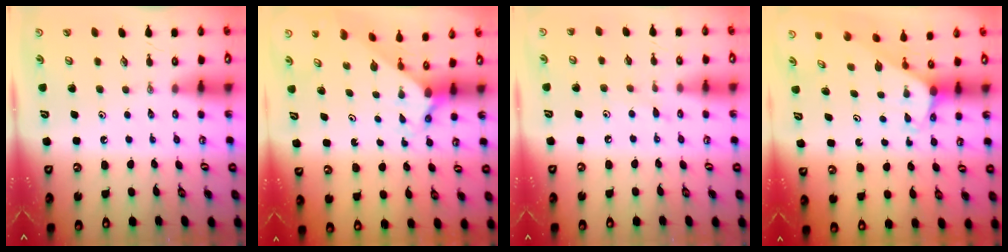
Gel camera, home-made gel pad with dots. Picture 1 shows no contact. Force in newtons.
{"total": 1.6, "press": 1.6, "slide": 0.1}
{"total": 6.3, "press": 6.2, "slide": 0.6}
{"total": 2.0, "press": 2.0, "slide": 0.2}